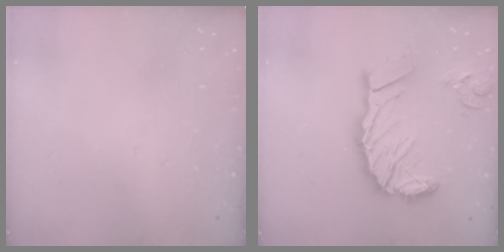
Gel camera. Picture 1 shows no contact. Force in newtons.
{"total": 19.1, "press": 19.0, "slide": 2.5}